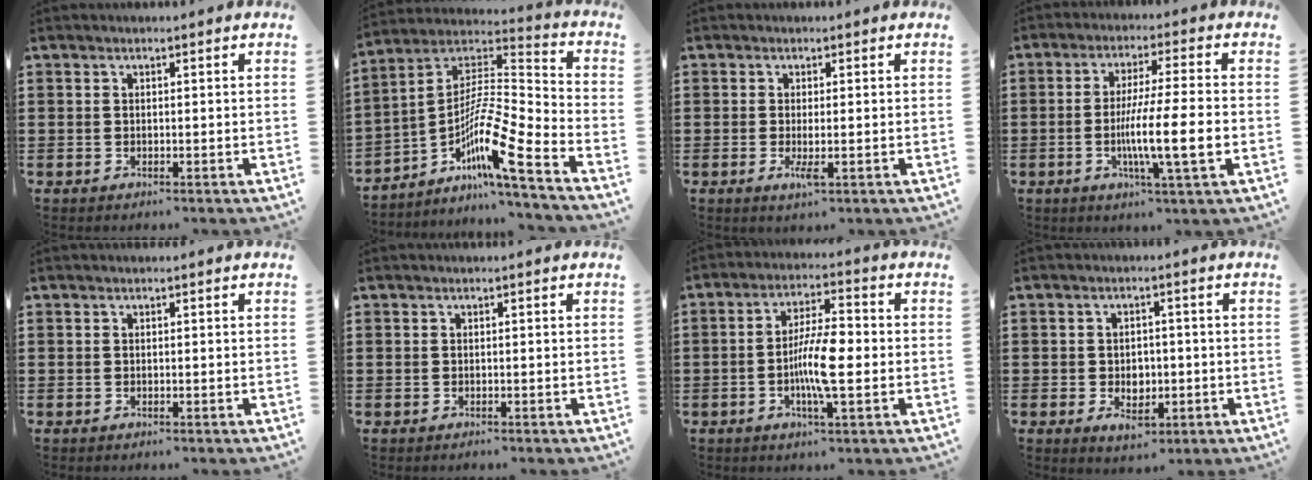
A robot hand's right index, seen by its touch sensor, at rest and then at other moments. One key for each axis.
{"total": 11.3, "fx": -6.5, "fy": 0.9, "fz": 9.2, "tx": -0.185, "ty": -0.026, "tz": -0.134}
{"total": 2.4, "fx": -0.7, "fy": 0.3, "fz": 2.2, "tx": -0.052, "ty": -0.012, "tz": -0.016}
{"total": 10.6, "fx": -2.3, "fy": 0.7, "fz": 10.3, "tx": -0.186, "ty": -0.012, "tz": -0.043}
{"total": 0.0}
{"total": 0.0}
{"total": 8.4, "fx": -1.5, "fy": 1.8, "fz": 8.1, "tx": -0.159, "ty": -0.003, "tz": -0.032}
{"total": 3.7, "fx": -1.0, "fy": 2.8, "fz": 2.3, "tx": -0.031, "ty": -0.002, "tz": -0.021}